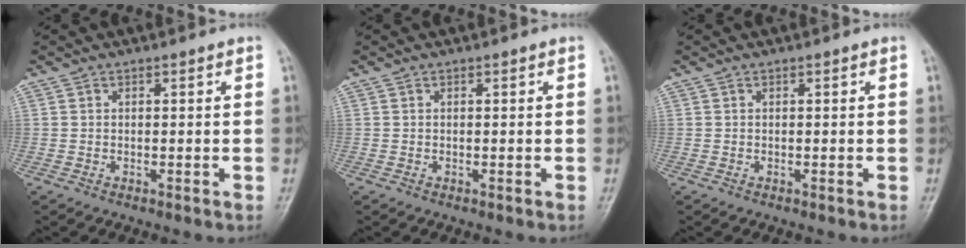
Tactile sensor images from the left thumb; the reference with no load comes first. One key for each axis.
{"total": 0.0}
{"total": 0.0}